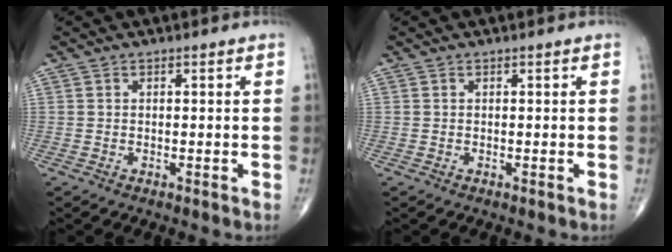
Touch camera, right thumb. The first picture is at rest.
{"total": 0.0}